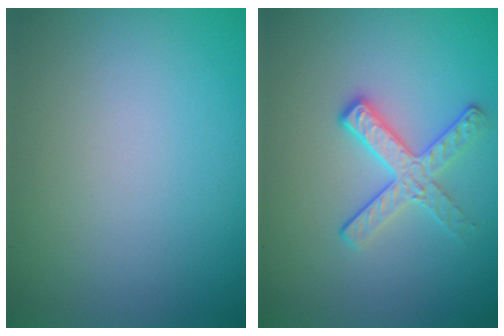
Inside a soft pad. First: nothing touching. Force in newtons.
{"total": 2.9, "press": 2.6, "slide": 1.4}